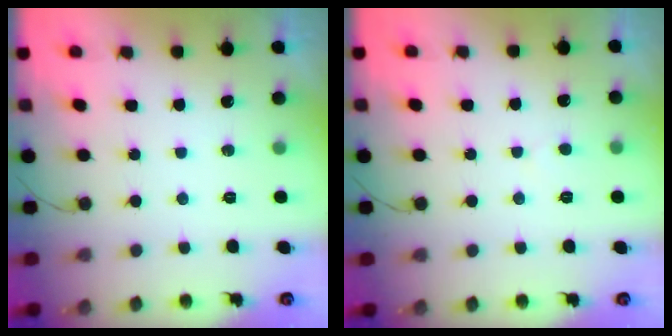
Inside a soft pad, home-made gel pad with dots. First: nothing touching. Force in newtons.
{"total": 2.6, "press": 2.6, "slide": 0.2}